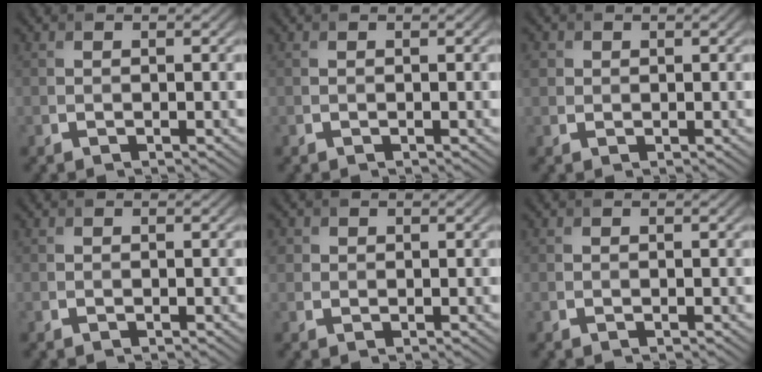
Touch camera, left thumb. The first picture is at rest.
{"total": 0.0}
{"total": 1.5, "force": [0.4, 1.4, 0.4], "torque": [-0.011, 0.000, 0.008]}
{"total": 0.0}
{"total": 1.4, "force": [0.5, 1.3, 0.3], "torque": [-0.004, -0.002, 0.008]}
{"total": 0.0}